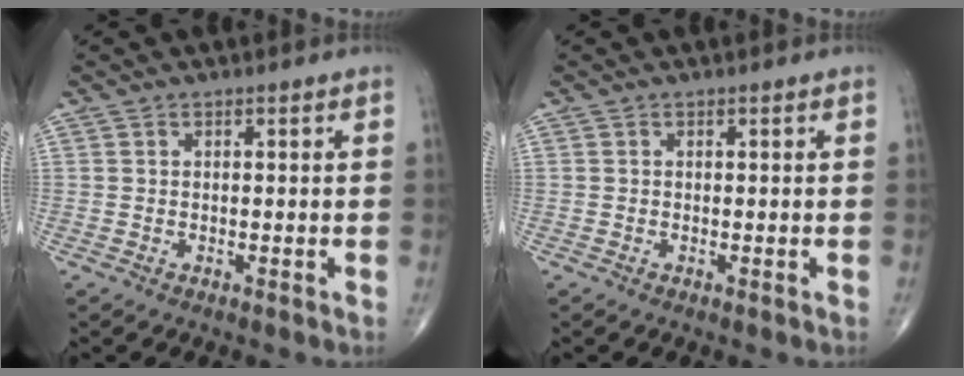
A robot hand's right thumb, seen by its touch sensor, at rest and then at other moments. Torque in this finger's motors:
{"motor_torque": [0.08, 0.03, -0.30, -0.25, 0.06]}